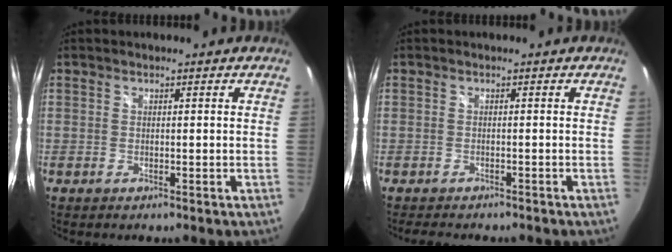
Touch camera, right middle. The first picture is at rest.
{"total": 3.4, "force": [-3.0, 1.0, 1.4], "torque": [-0.028, -0.011, -0.045]}